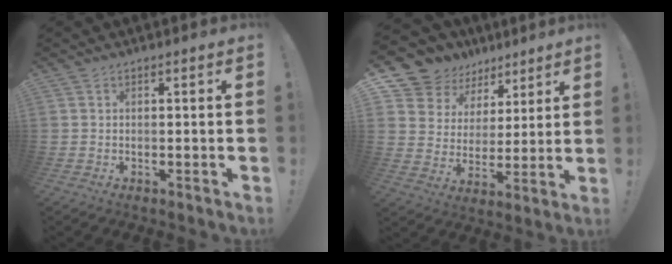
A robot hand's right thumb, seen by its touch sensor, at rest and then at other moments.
{"total": 10.9, "force": [7.5, 7.7, 1.9], "torque": [-0.040, -0.061, 0.151]}